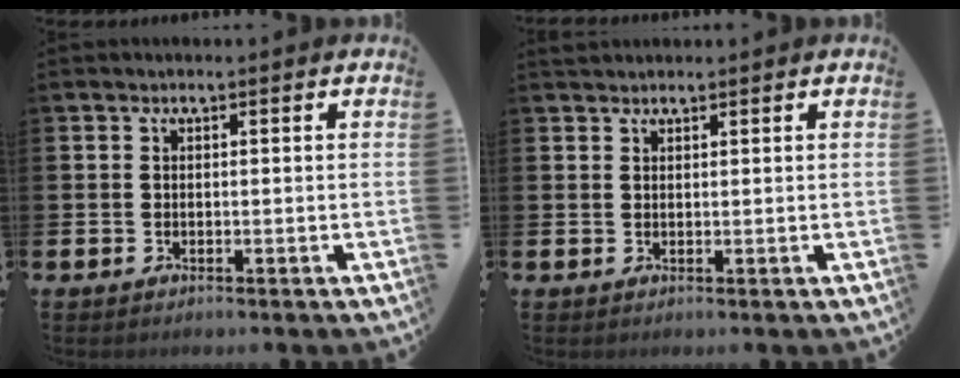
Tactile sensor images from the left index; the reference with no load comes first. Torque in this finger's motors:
{"motor_torque": [-0.20, -0.45, -0.05, -0.03]}